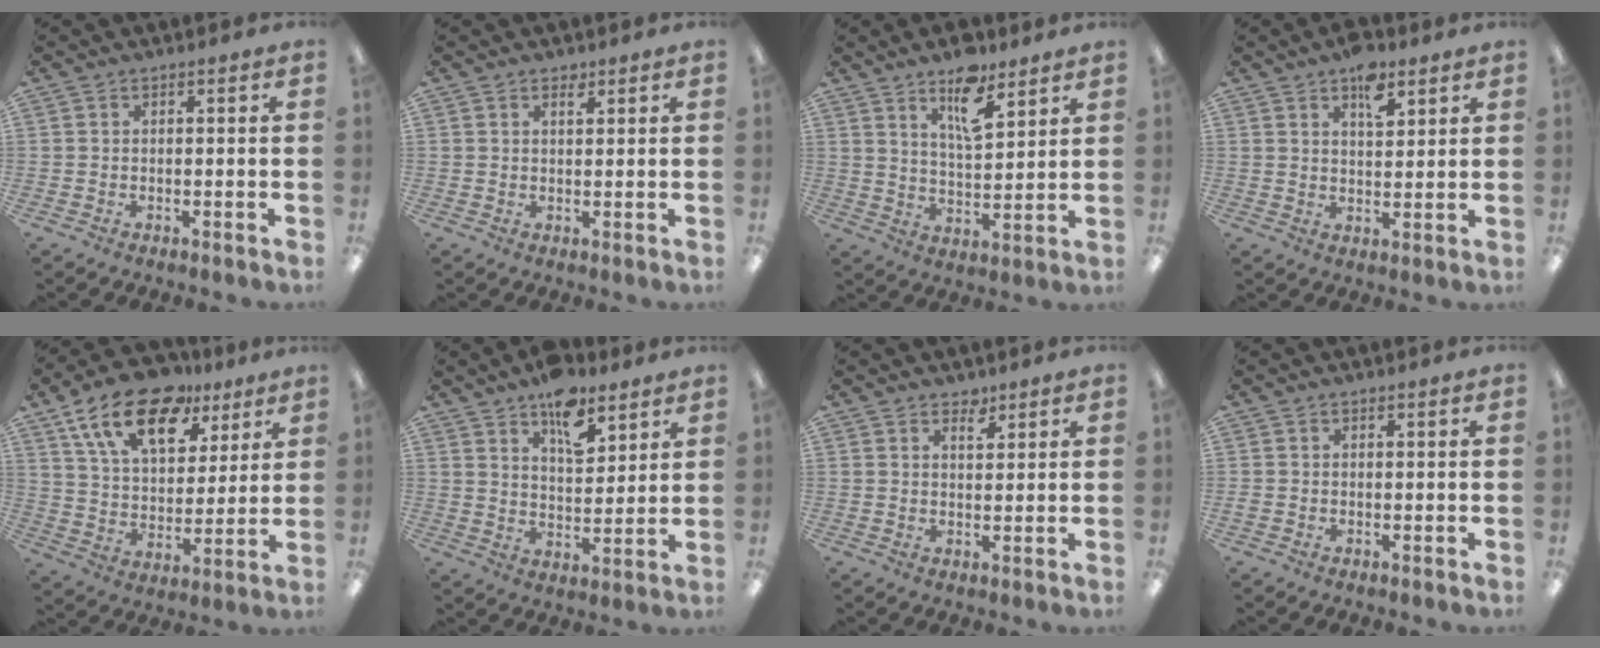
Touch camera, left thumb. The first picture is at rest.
{"total": 1.9, "force": [1.5, 0.8, 0.9], "torque": [-0.005, -0.006, 0.023]}
{"total": 10.9, "force": [7.4, 4.1, 6.9], "torque": [-0.096, -0.042, 0.123]}
{"total": 7.5, "force": [4.8, 3.7, 4.4], "torque": [-0.052, -0.023, 0.078]}
{"total": 18.9, "force": [11.6, 10.3, 10.7], "torque": [-0.183, -0.051, 0.206]}
{"total": 11.0, "force": [7.5, 5.2, 6.0], "torque": [-0.074, -0.039, 0.127]}
{"total": 3.0, "force": [2.5, 1.3, 1.1], "torque": [-0.001, -0.016, 0.042]}
{"total": 0.7, "force": [-0.1, 0.6, 0.4], "torque": [-0.008, 0.004, -0.003]}